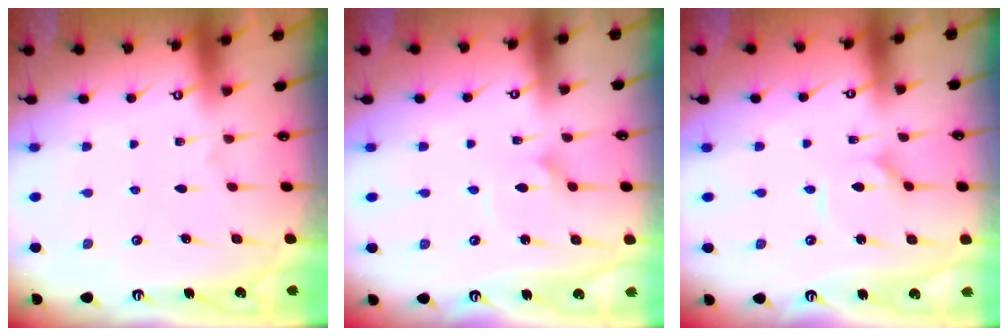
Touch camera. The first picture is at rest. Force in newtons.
{"total": 1.8, "press": 1.8, "slide": 0.0}
{"total": 1.8, "press": 1.7, "slide": 0.2}